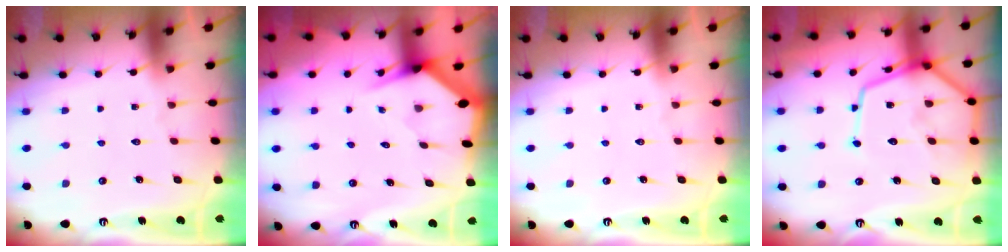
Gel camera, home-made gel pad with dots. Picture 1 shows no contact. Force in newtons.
{"total": 2.8, "press": 2.8, "slide": 0.3}
{"total": 0.0}
{"total": 14.3, "press": 14.2, "slide": 1.4}